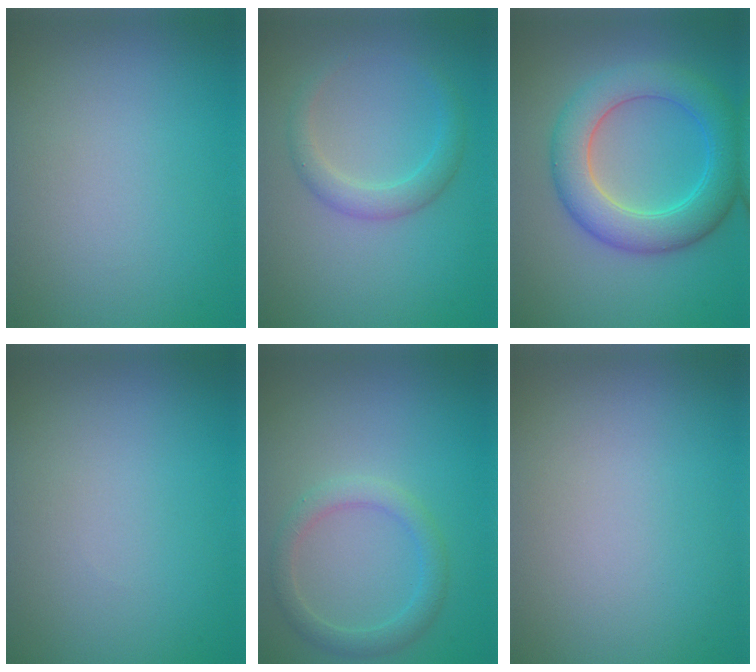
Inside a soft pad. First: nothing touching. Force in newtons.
{"total": 2.3, "press": 2.3, "slide": 0.1}
{"total": 6.4, "press": 6.4, "slide": 0.0}
{"total": 0.0}
{"total": 2.3, "press": 2.3, "slide": 0.1}
{"total": 0.0}